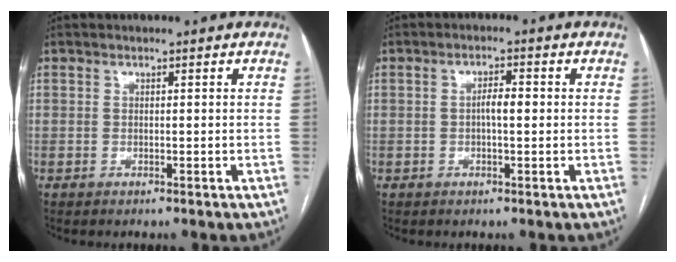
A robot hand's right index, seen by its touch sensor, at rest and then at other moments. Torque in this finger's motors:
{"motor_torque": [0.47, 0.07, 0.28, 0.05]}